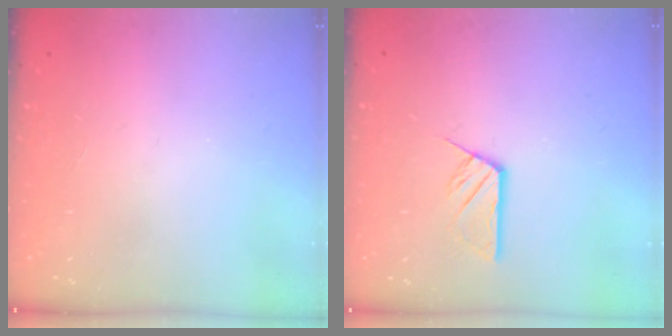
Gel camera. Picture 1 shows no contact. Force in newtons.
{"total": 4.8, "press": 4.8, "slide": 0.3}